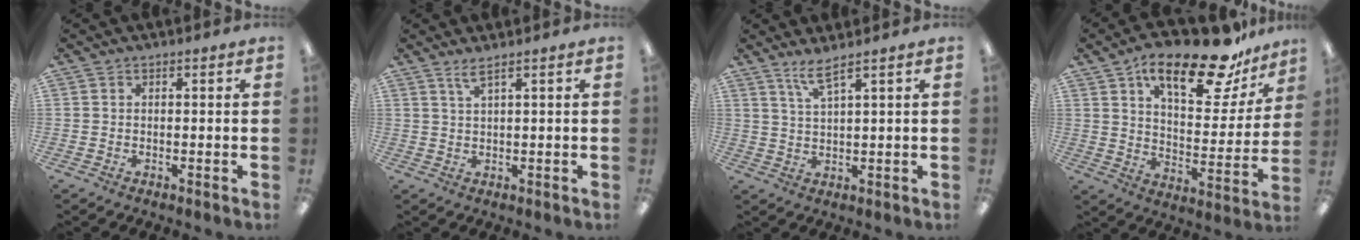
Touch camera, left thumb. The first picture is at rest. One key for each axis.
{"total": 2.6, "fx": 2.0, "fy": 0.0, "fz": 1.7, "tx": -0.040, "ty": -0.001, "tz": 0.035}
{"total": 4.4, "fx": 3.4, "fy": 0.1, "fz": 2.8, "tx": -0.065, "ty": -0.008, "tz": 0.060}
{"total": 21.8, "fx": 14.9, "fy": 8.2, "fz": 13.6, "tx": -0.210, "ty": -0.083, "tz": 0.248}